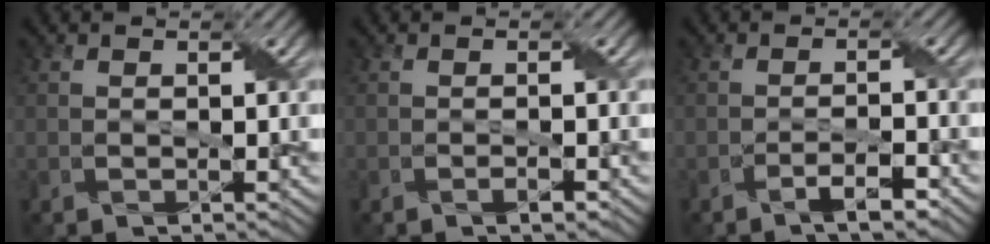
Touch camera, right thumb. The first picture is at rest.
{"total": 1.0, "force": [-0.6, 0.1, 0.7], "torque": [-0.013, 0.002, -0.009]}
{"total": 2.9, "force": [-2.1, 0.4, 2.0], "torque": [-0.038, 0.008, -0.040]}